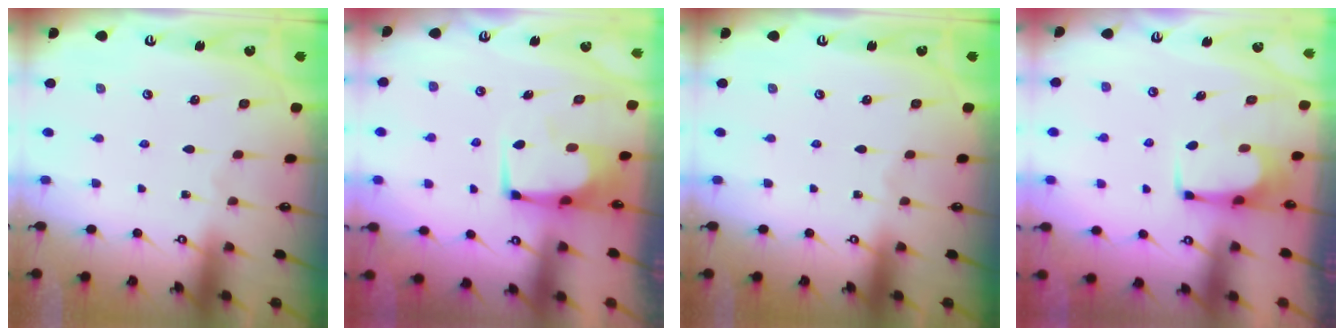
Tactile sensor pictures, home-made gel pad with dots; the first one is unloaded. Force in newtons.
{"total": 1.2, "press": 1.2, "slide": 0.2}
{"total": 0.0}
{"total": 3.6, "press": 3.6, "slide": 0.2}